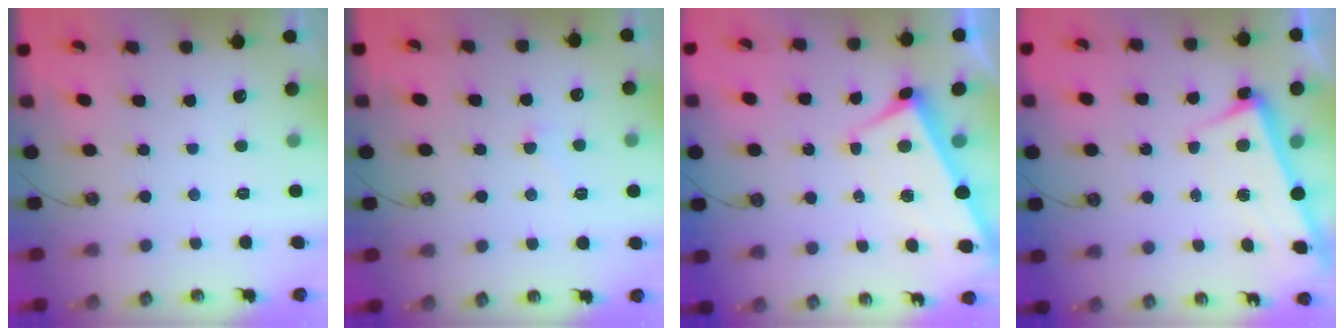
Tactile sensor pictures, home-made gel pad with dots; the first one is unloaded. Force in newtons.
{"total": 2.7, "press": 2.5, "slide": 1.1}
{"total": 1.6, "press": 1.2, "slide": 1.0}
{"total": 2.2, "press": 2.0, "slide": 0.9}